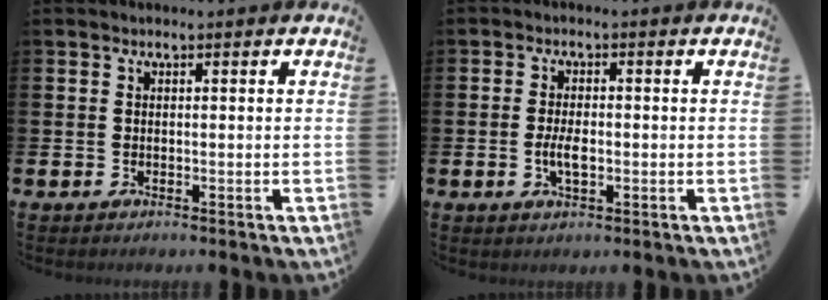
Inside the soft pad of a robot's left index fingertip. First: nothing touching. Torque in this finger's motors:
{"motor_torque": [0.50, 0.08, 0.11, 0.03]}